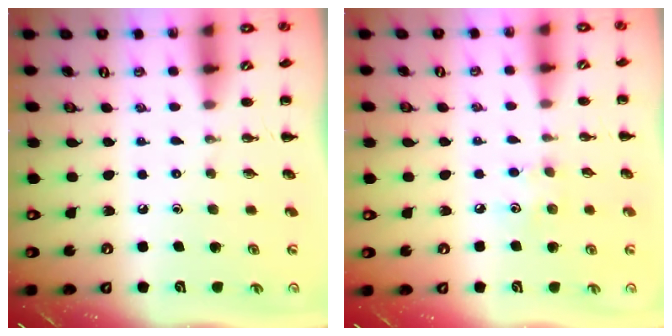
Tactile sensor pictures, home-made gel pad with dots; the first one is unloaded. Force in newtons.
{"total": 4.7, "press": 4.6, "slide": 1.1}